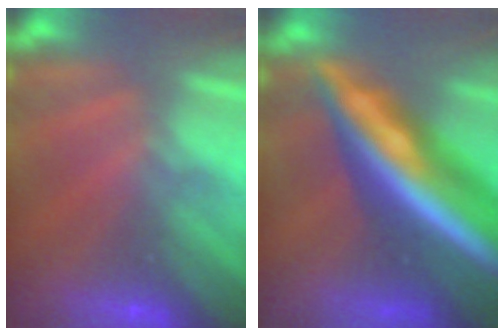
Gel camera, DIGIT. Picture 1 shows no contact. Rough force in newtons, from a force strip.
{"total": 8.3}